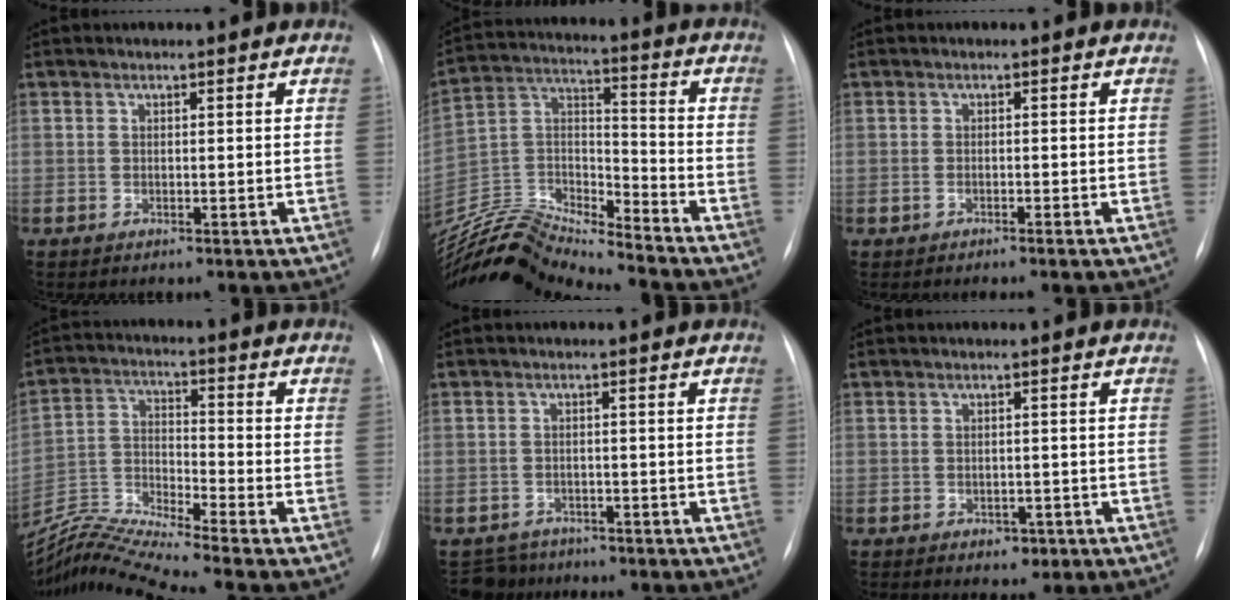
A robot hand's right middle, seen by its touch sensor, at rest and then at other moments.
{"total": 16.3, "force": [-15.9, -0.2, 3.7], "torque": [-0.072, 0.038, -0.301]}
{"total": 0.9, "force": [-0.6, 0.2, 0.7], "torque": [-0.015, 0.000, -0.009]}
{"total": 11.0, "force": [-10.2, -3.0, 2.7], "torque": [-0.057, 0.005, -0.194]}
{"total": 4.2, "force": [-3.5, 2.2, -0.7], "torque": [0.013, 0.002, -0.057]}
{"total": 2.1, "force": [-1.2, 1.4, 1.0], "torque": [-0.010, 0.003, -0.008]}